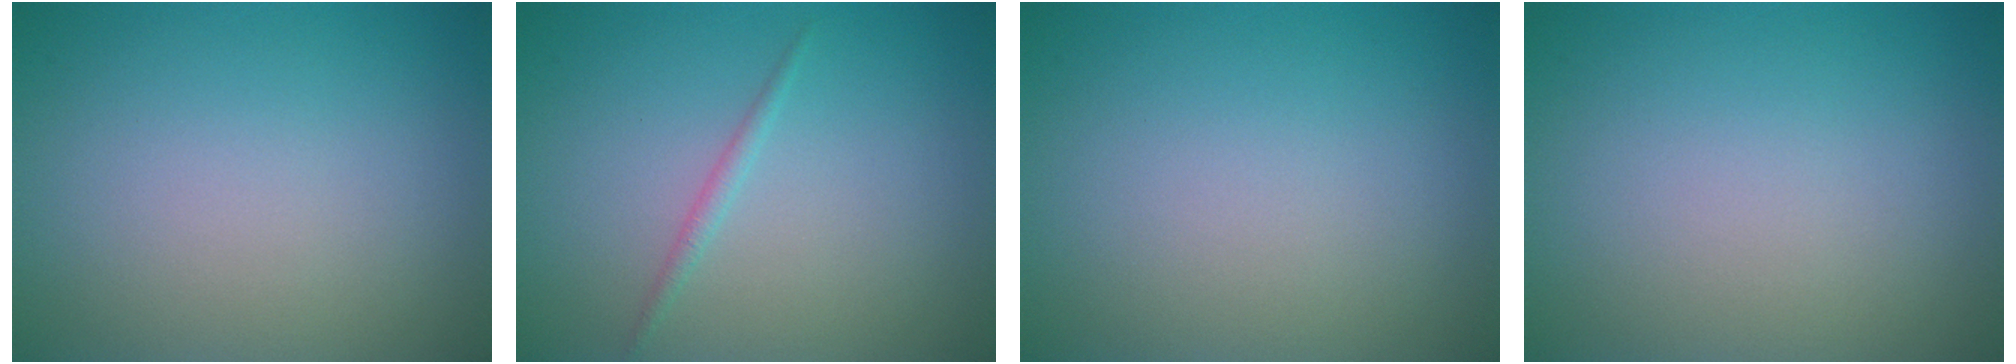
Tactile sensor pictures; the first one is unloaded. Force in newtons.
{"total": 0.9, "press": 0.9, "slide": 0.0}
{"total": 0.0}
{"total": 0.0}